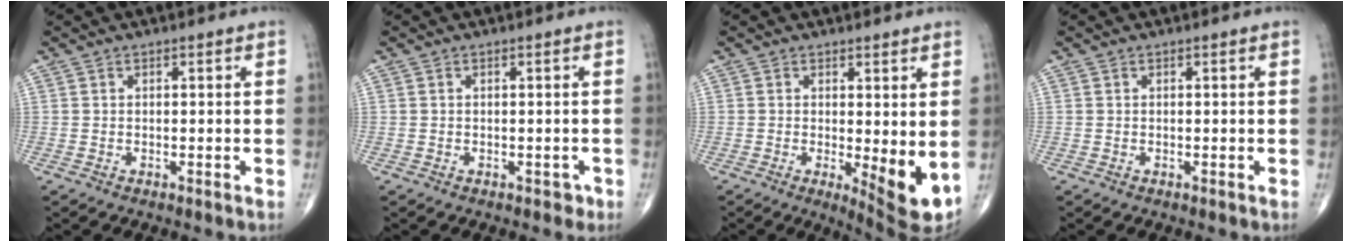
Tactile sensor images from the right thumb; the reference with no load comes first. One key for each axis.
{"total": 1.2, "fx": -0.5, "fy": 0.9, "fz": 0.6, "tx": 0.003, "ty": 0.003, "tz": -0.005}
{"total": 7.4, "fx": -0.5, "fy": 2.2, "fz": 7.0, "tx": -0.094, "ty": -0.021, "tz": -0.002}
{"total": 0.0}